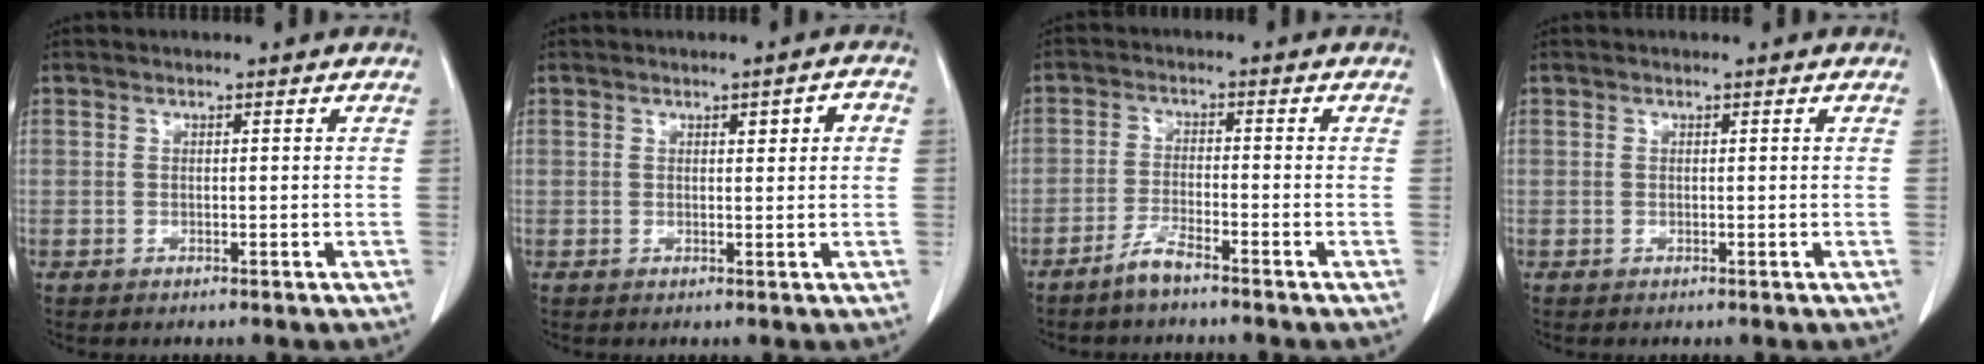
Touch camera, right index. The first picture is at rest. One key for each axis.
{"total": 2.6, "fx": 0.6, "fy": 0.7, "fz": 2.4, "tx": -0.032, "ty": 0.008, "tz": 0.010}
{"total": 3.6, "fx": -3.0, "fy": 0.1, "fz": 2.0, "tx": -0.044, "ty": -0.004, "tz": -0.062}
{"total": 0.0}